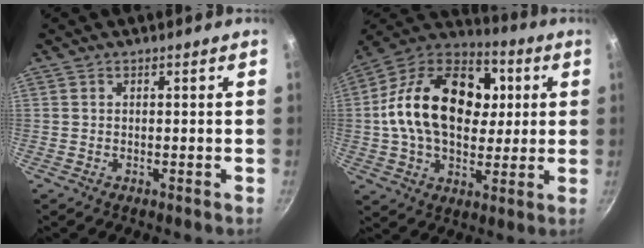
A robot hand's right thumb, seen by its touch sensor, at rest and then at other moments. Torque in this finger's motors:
{"motor_torque": [-0.73, 2.57, 1.11, -0.83, 0.23]}